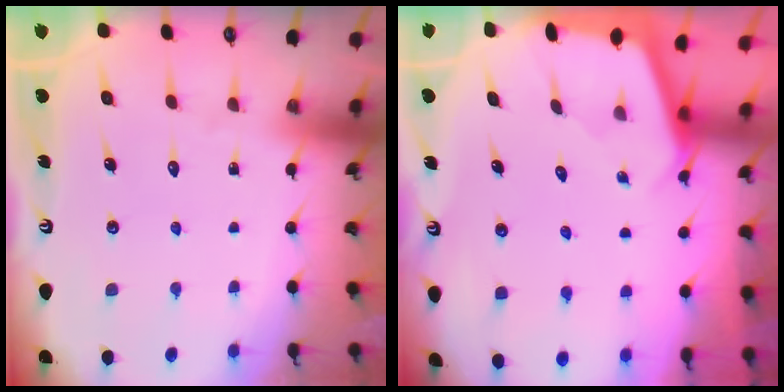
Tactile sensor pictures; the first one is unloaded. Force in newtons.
{"total": 1.7, "press": 1.7, "slide": 0.0}